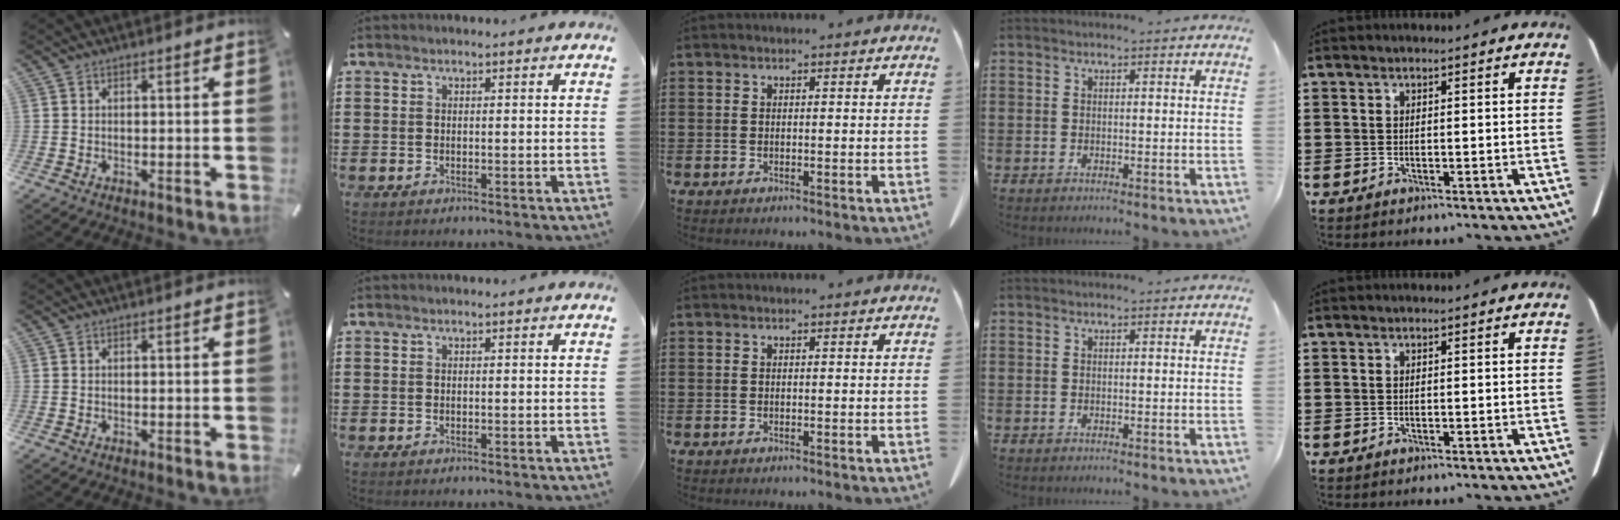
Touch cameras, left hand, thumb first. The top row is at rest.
{}